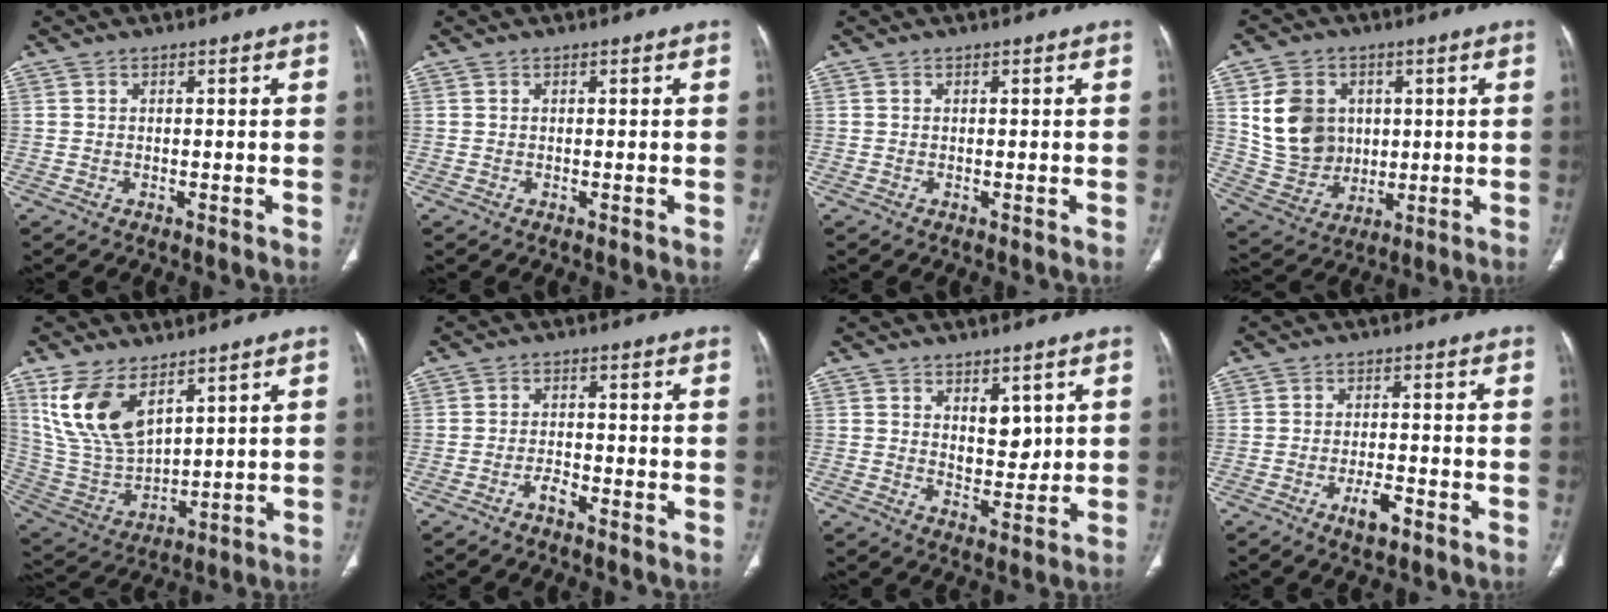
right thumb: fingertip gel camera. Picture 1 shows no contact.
{"total": 0.0}
{"total": 0.0}
{"total": 13.2, "force": [2.9, 10.9, 6.9], "torque": [-0.091, -0.009, 0.070]}
{"total": 14.1, "force": [7.9, 6.9, 9.5], "torque": [-0.178, -0.033, 0.178]}
{"total": 2.4, "force": [-1.8, 0.8, 1.4], "torque": [-0.030, 0.014, -0.035]}
{"total": 5.5, "force": [1.9, 3.3, 4.0], "torque": [-0.039, -0.021, 0.037]}
{"total": 4.2, "force": [-2.4, 1.5, 3.1], "torque": [-0.054, 0.010, -0.039]}